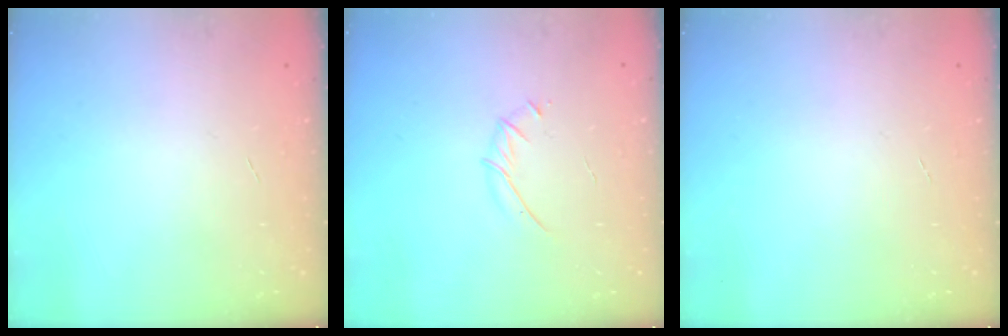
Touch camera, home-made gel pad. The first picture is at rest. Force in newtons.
{"total": 3.7, "press": 3.5, "slide": 0.9}
{"total": 0.0}